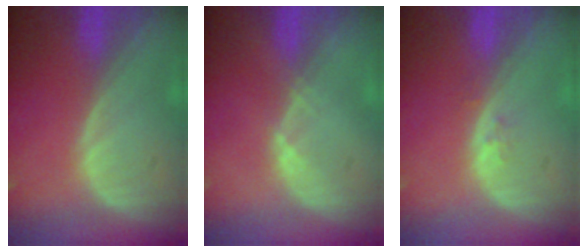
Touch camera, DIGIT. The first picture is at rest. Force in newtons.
{"total": 1.0, "press": 0.8, "slide": 0.5}
{"total": 1.1, "press": 0.8, "slide": 0.7}